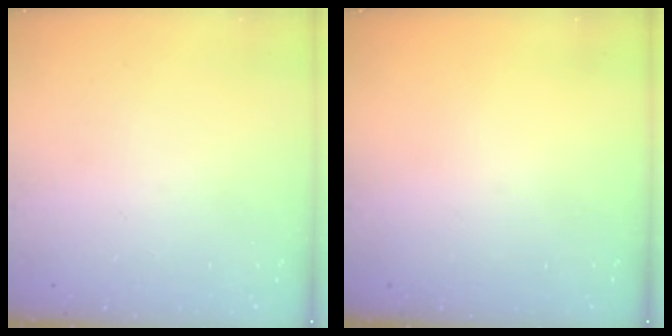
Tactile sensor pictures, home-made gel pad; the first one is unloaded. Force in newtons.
{"total": 0.0}